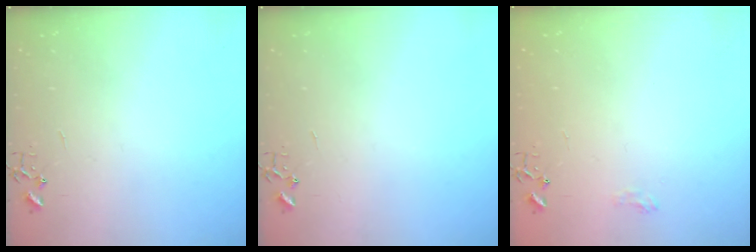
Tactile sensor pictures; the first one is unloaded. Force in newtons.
{"total": 0.0}
{"total": 6.3, "press": 6.3, "slide": 0.8}